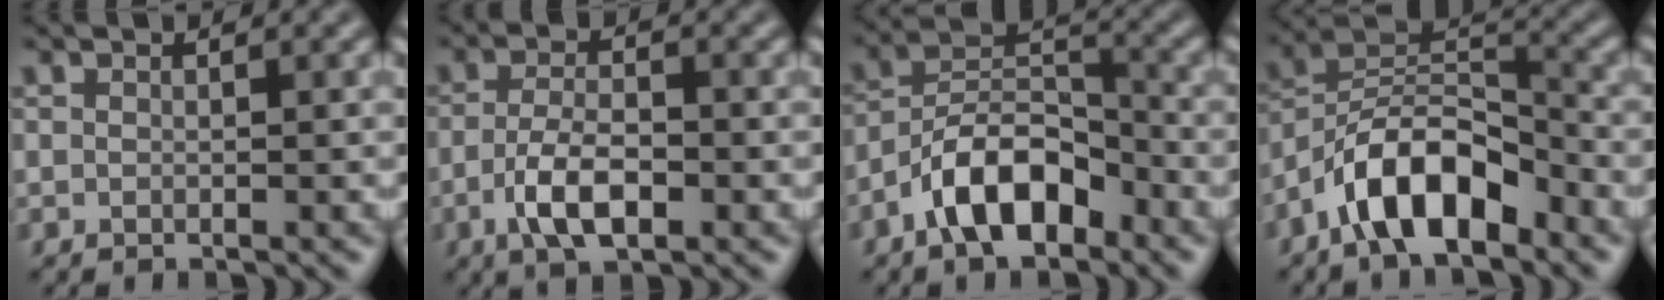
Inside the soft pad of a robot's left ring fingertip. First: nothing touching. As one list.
[{"total": 4.3, "force": [-1.7, 1.8, 3.6], "torque": [-0.070, -0.001, -0.033]}, {"total": 7.0, "force": [-4.0, 3.3, 4.7], "torque": [-0.076, 0.013, -0.081]}, {"total": 7.9, "force": [-4.9, 3.3, 5.3], "torque": [-0.084, 0.013, -0.097]}]